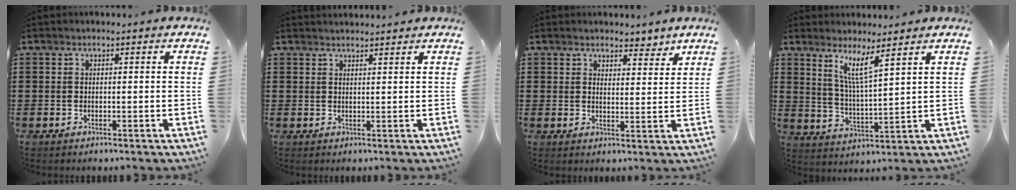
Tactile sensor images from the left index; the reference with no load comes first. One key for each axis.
{"total": 1.3, "fx": 1.3, "fy": 0.0, "fz": 0.0, "tx": -0.003, "ty": -0.001, "tz": 0.026}
{"total": 3.4, "fx": 3.1, "fy": 1.3, "fz": 0.4, "tx": -0.004, "ty": -0.010, "tz": 0.053}
{"total": 6.5, "fx": 4.5, "fy": 0.5, "fz": 4.6, "tx": -0.096, "ty": -0.020, "tz": 0.077}